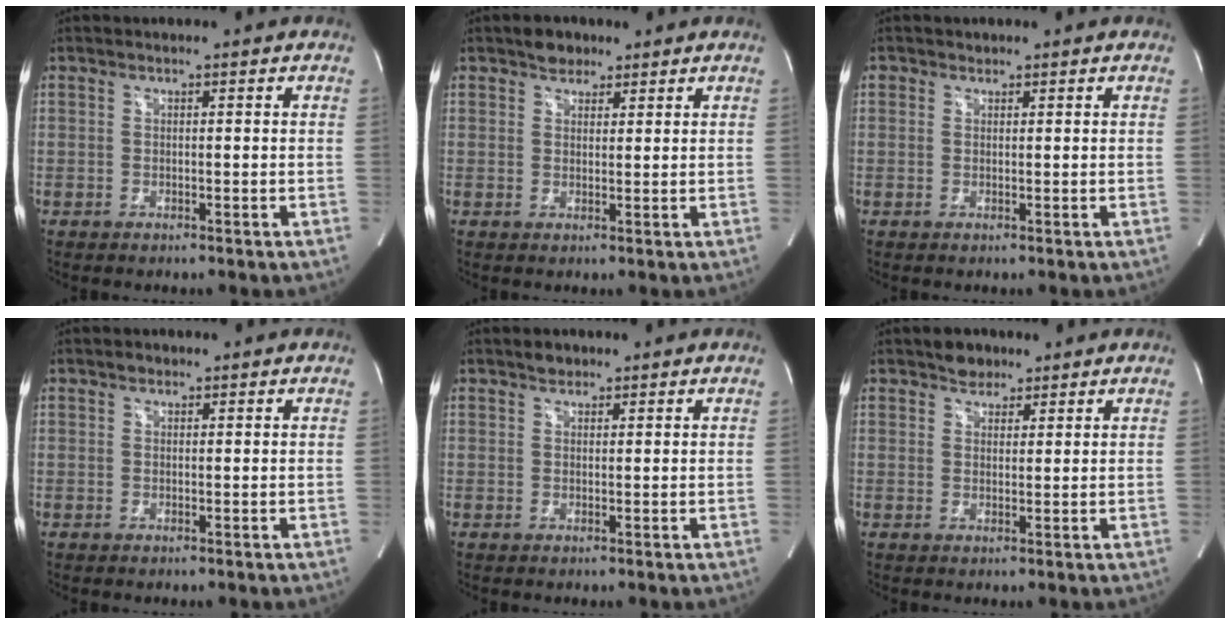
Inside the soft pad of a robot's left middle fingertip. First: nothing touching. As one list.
[{"total": 2.9, "force": [2.1, 1.9, 0.8], "torque": [-0.011, 0.008, 0.033]}, {"total": 0.9, "force": [0.5, 0.7, 0.0], "torque": [0.007, -0.001, 0.006]}, {"total": 0.9, "force": [0.6, 0.6, 0.2], "torque": [-0.002, 0.003, 0.007]}, {"total": 1.5, "force": [1.1, 0.9, 0.3], "torque": [-0.007, 0.005, 0.018]}, {"total": 3.0, "force": [2.2, 1.9, 0.6], "torque": [-0.008, 0.006, 0.035]}]